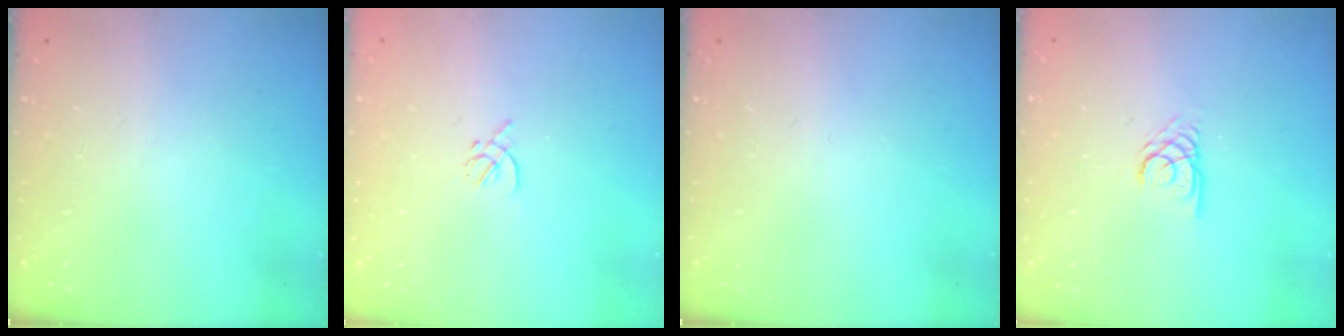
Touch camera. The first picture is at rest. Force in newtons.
{"total": 1.4, "press": 1.3, "slide": 0.5}
{"total": 0.0}
{"total": 2.7, "press": 2.7, "slide": 0.1}